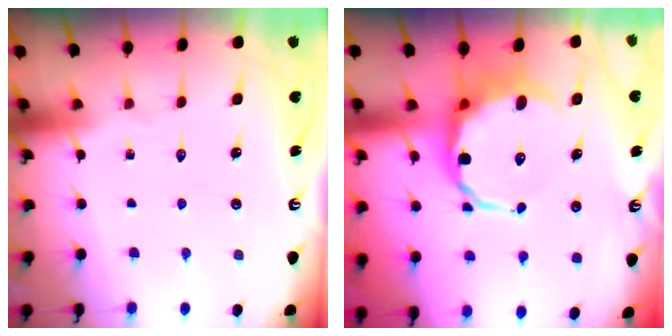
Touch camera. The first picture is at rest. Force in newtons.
{"total": 9.7, "press": 9.3, "slide": 2.7}